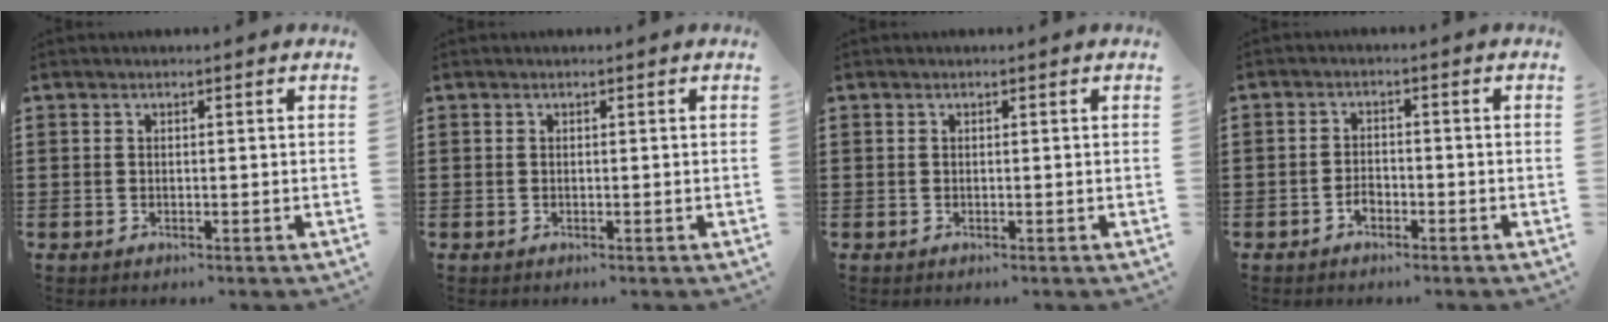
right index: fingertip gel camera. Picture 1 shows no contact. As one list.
[{"total": 0.0}, {"total": 0.0}, {"total": 2.0, "force": [-1.2, 1.2, 1.0], "torque": [-0.023, 0.001, -0.025]}]